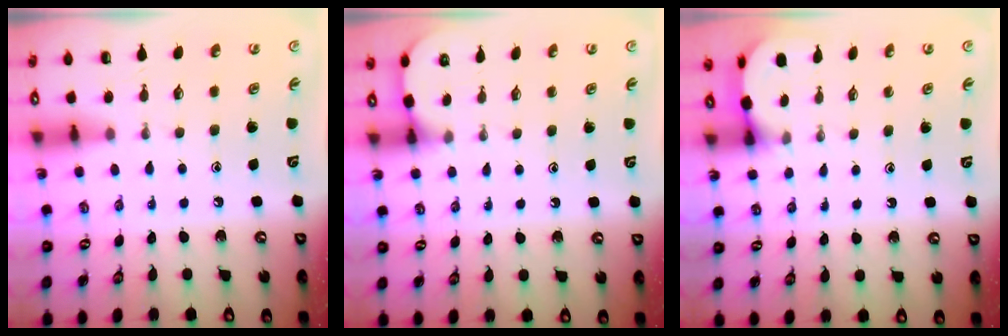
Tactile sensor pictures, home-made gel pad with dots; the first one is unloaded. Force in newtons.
{"total": 2.5, "press": 2.5, "slide": 0.2}
{"total": 2.6, "press": 2.6, "slide": 0.2}